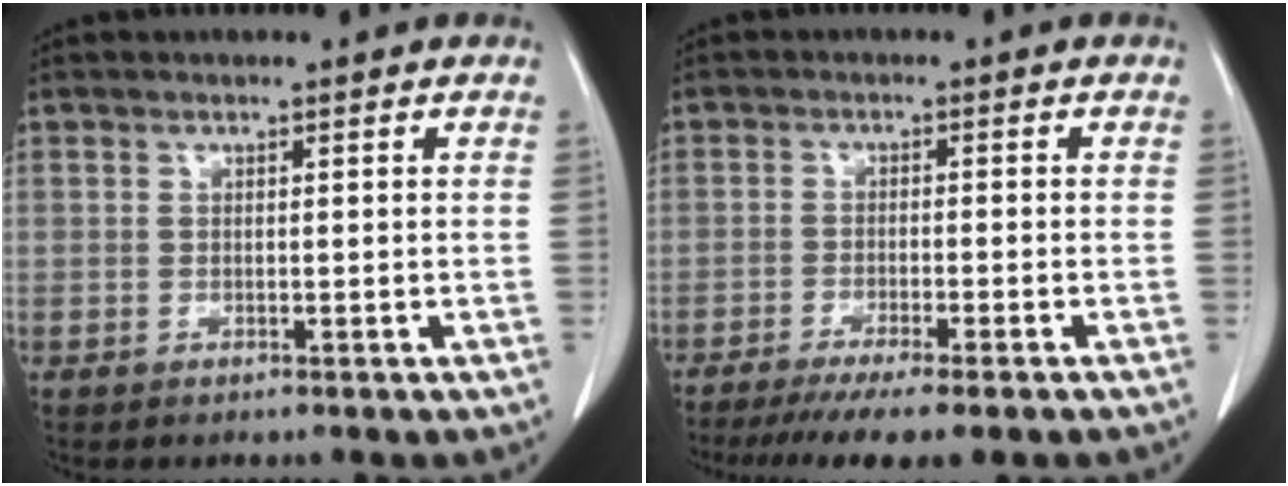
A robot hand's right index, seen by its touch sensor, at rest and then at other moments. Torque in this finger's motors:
{"motor_torque": [1.06, -1.09, 0.51, 0.14]}